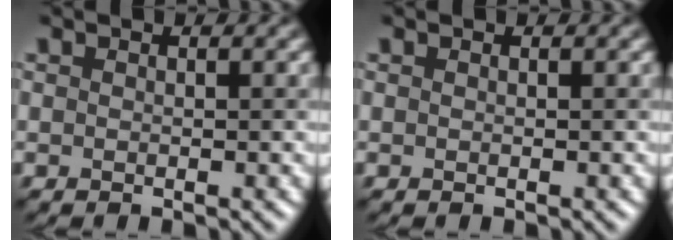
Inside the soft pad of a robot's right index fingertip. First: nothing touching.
{"total": 0.0}